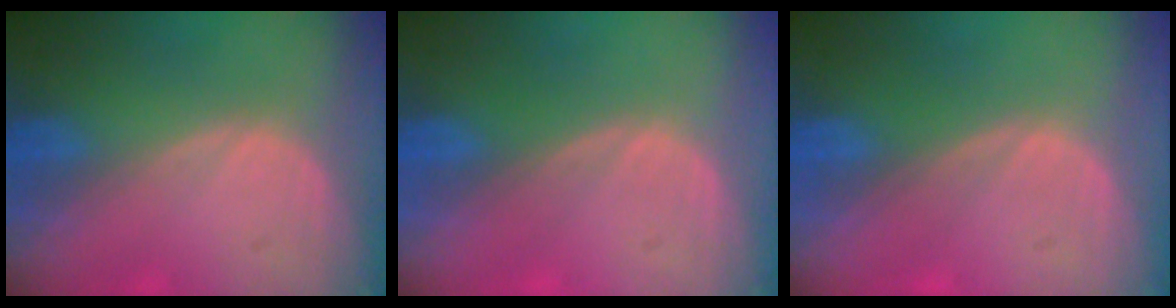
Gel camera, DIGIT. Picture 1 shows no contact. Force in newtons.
{"total": 0.0}
{"total": 0.0}